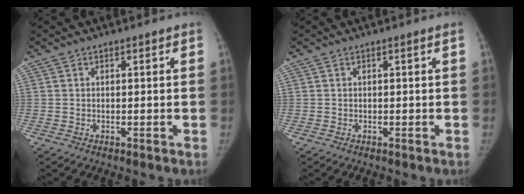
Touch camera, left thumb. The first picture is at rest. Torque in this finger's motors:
{"motor_torque": [-0.03, 0.03, 0.03, -0.07, -0.01]}